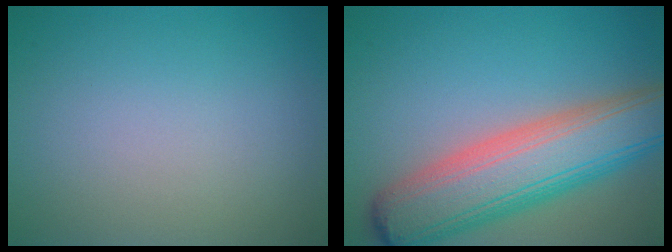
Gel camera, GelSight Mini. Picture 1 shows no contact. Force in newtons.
{"total": 10.0, "press": 10.0, "slide": 0.5}